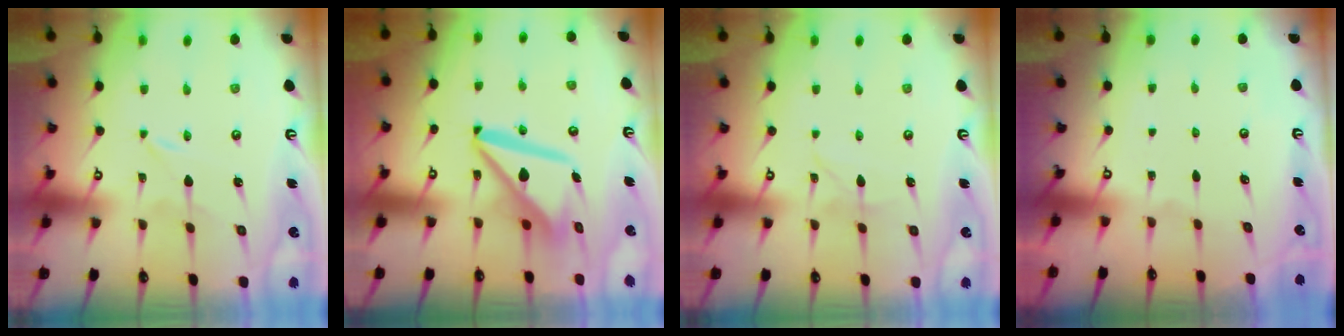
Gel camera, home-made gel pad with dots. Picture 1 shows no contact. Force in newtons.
{"total": 12.9, "press": 12.8, "slide": 1.4}
{"total": 2.8, "press": 2.8, "slide": 0.2}
{"total": 0.0}